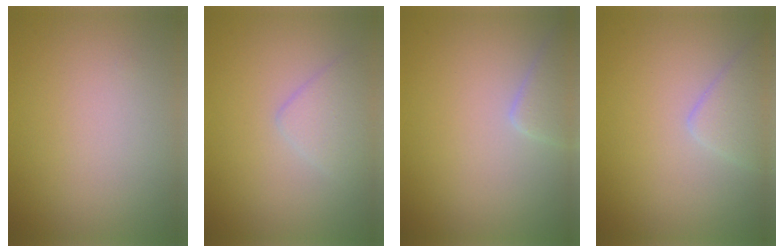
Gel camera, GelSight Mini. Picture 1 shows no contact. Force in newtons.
{"total": 2.3, "press": 2.3, "slide": 0.1}
{"total": 2.3, "press": 2.3, "slide": 0.1}
{"total": 2.3, "press": 2.3, "slide": 0.0}